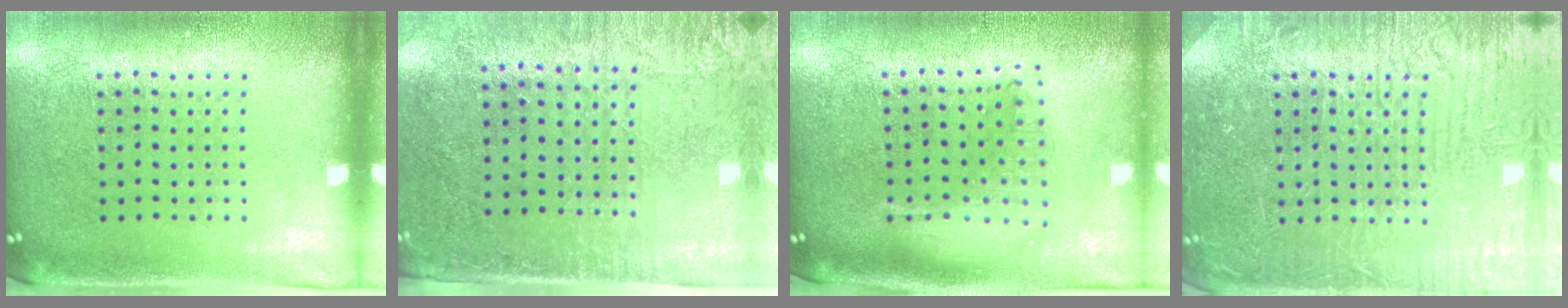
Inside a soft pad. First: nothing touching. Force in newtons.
{"total": 2.8, "press": 2.4, "slide": 1.4}
{"total": 1.9, "press": 1.5, "slide": 1.1}
{"total": 7.7, "press": 7.7, "slide": 1.1}